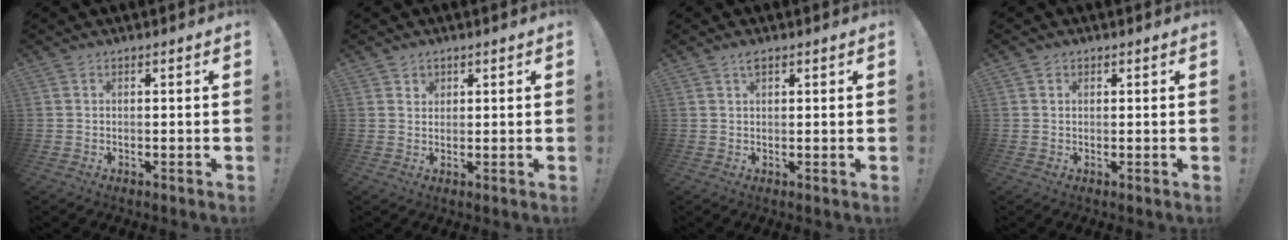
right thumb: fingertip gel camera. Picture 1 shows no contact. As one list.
[{"total": 2.4, "force": [1.6, 1.8, 0.3], "torque": [0.005, -0.010, 0.026]}, {"total": 2.0, "force": [1.3, 0.7, 1.4], "torque": [-0.014, -0.005, 0.020]}, {"total": 0.9, "force": [0.5, 0.7, 0.1], "torque": [0.001, 0.000, 0.010]}]